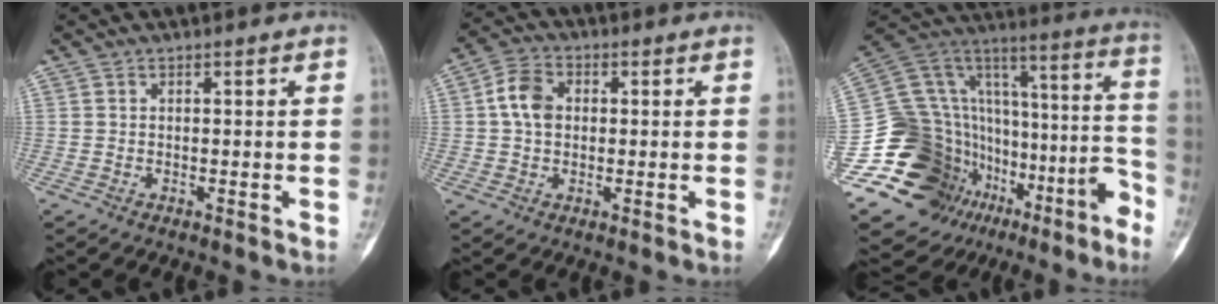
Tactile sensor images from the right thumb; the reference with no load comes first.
{"total": 6.8, "force": [0.7, 5.2, 4.4], "torque": [-0.074, 0.013, 0.007]}
{"total": 32.0, "force": [-17.1, 19.5, 18.7], "torque": [-0.277, 0.150, -0.259]}